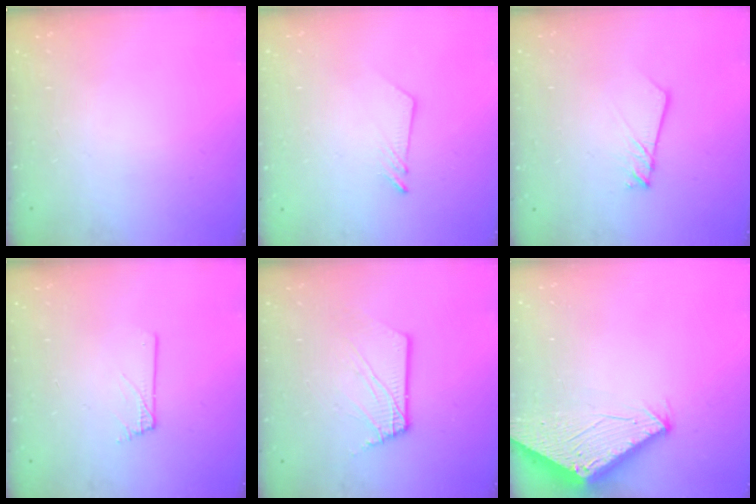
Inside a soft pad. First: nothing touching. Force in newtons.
{"total": 2.6, "press": 2.6, "slide": 0.3}
{"total": 2.2, "press": 2.2, "slide": 0.2}
{"total": 0.5, "press": 0.5, "slide": 0.0}
{"total": 3.2, "press": 3.1, "slide": 0.4}
{"total": 2.8, "press": 2.8, "slide": 0.2}